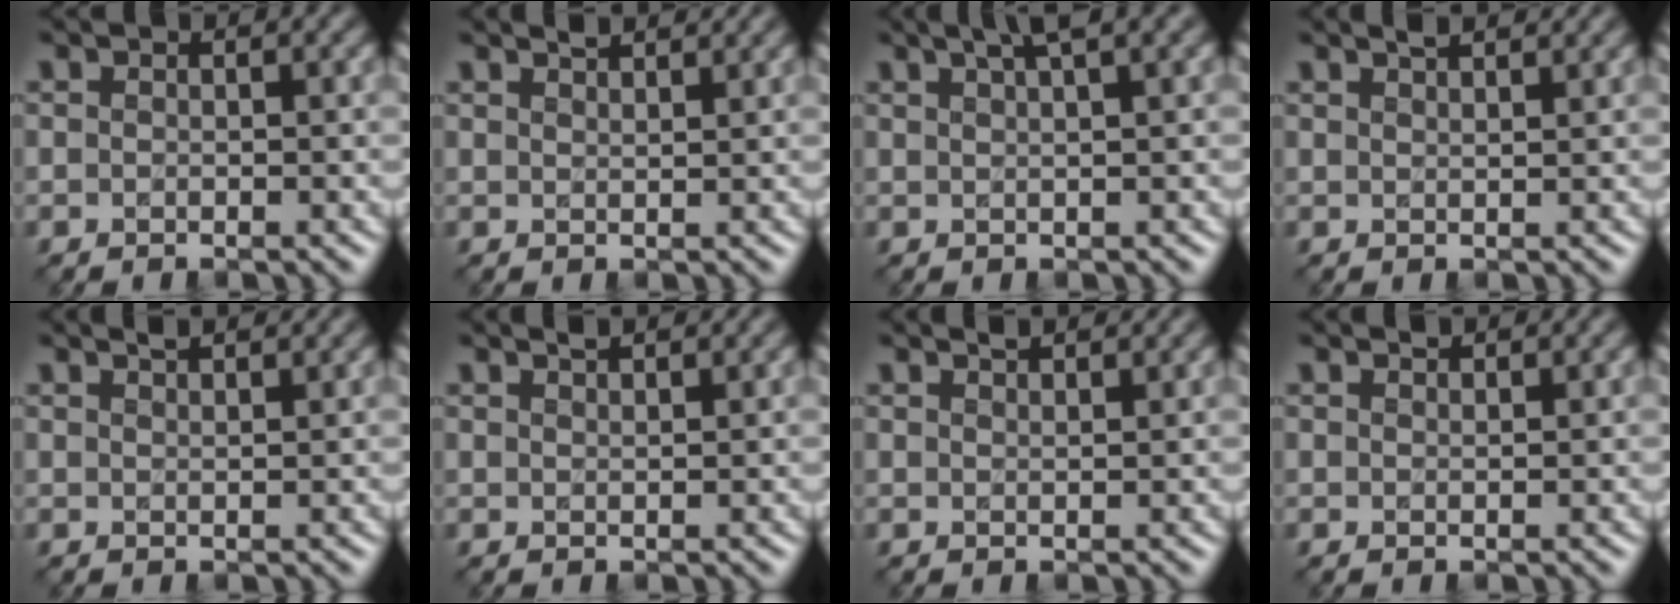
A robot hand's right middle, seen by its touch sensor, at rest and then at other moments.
{"total": 2.2, "force": [1.9, 0.5, 0.9], "torque": [-0.003, 0.006, 0.017]}
{"total": 3.3, "force": [2.2, 0.5, 2.4], "torque": [-0.022, 0.011, 0.032]}
{"total": 2.6, "force": [2.1, 0.7, 1.3], "torque": [-0.001, 0.011, 0.014]}
{"total": 2.5, "force": [2.1, 0.7, 1.2], "torque": [0.001, 0.009, 0.014]}
{"total": 2.1, "force": [1.8, 0.6, 1.0], "torque": [-0.001, 0.007, 0.012]}
{"total": 2.2, "force": [1.9, 0.5, 0.9], "torque": [-0.001, 0.007, 0.015]}
{"total": 1.1, "force": [1.1, 0.1, 0.3], "torque": [-0.005, -0.002, 0.014]}